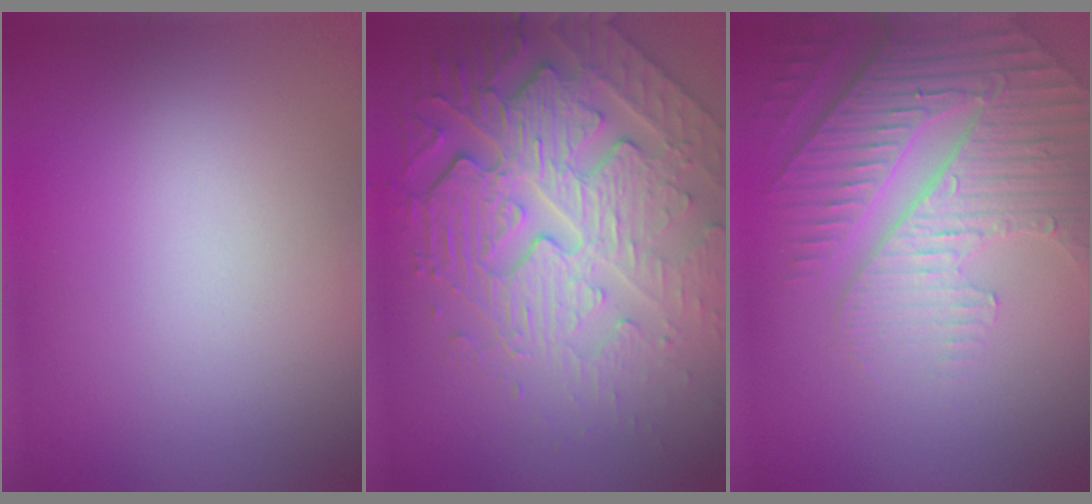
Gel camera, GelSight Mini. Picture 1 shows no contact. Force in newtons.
{"total": 8.6, "press": 5.8, "slide": 6.3}
{"total": 6.3, "press": 5.1, "slide": 3.7}